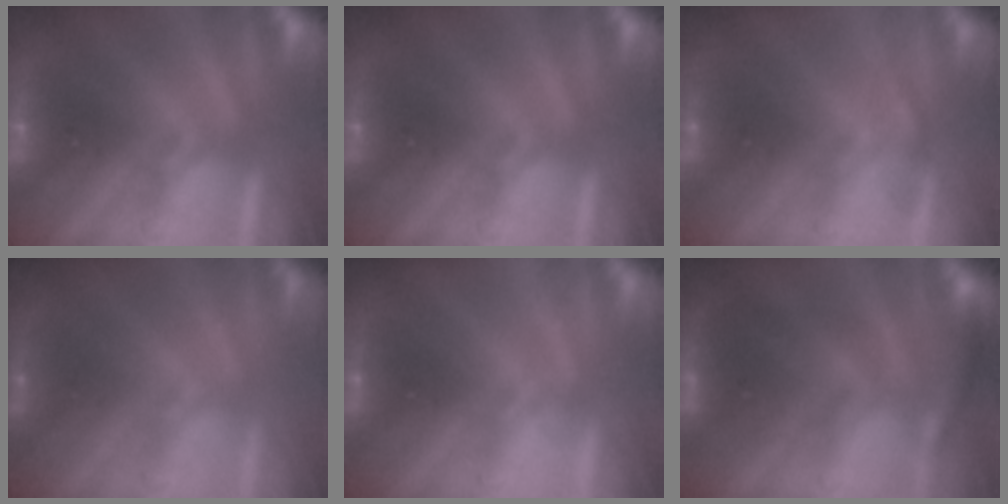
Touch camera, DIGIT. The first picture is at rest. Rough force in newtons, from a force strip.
{"total": 0.0}
{"total": 3.8}
{"total": 1.6}
{"total": 3.6}
{"total": 2.7}